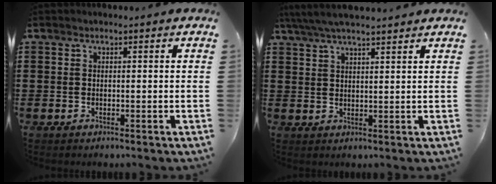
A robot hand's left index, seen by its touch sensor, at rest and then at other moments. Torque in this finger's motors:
{"motor_torque": [1.22, -0.93, 0.46, 0.15]}